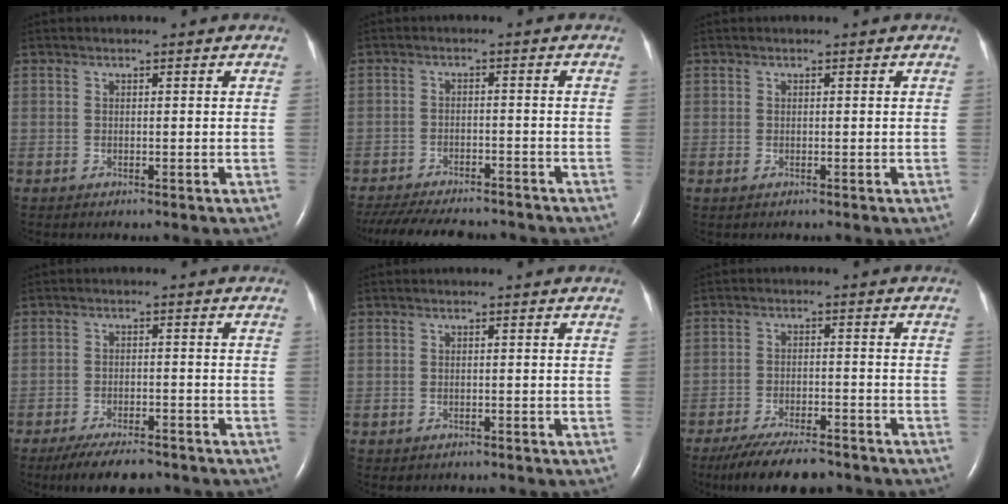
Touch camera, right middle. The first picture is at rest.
{"total": 16.0, "force": [-14.0, 4.1, 6.4], "torque": [-0.153, -0.020, -0.196]}
{"total": 0.0}
{"total": 7.7, "force": [-6.4, 2.2, 3.7], "torque": [-0.060, -0.012, -0.102]}
{"total": 0.5, "force": [-0.3, 0.4, 0.1], "torque": [-0.008, 0.001, -0.002]}
{"total": 11.1, "force": [-9.4, 2.6, 5.4], "torque": [-0.089, -0.016, -0.146]}